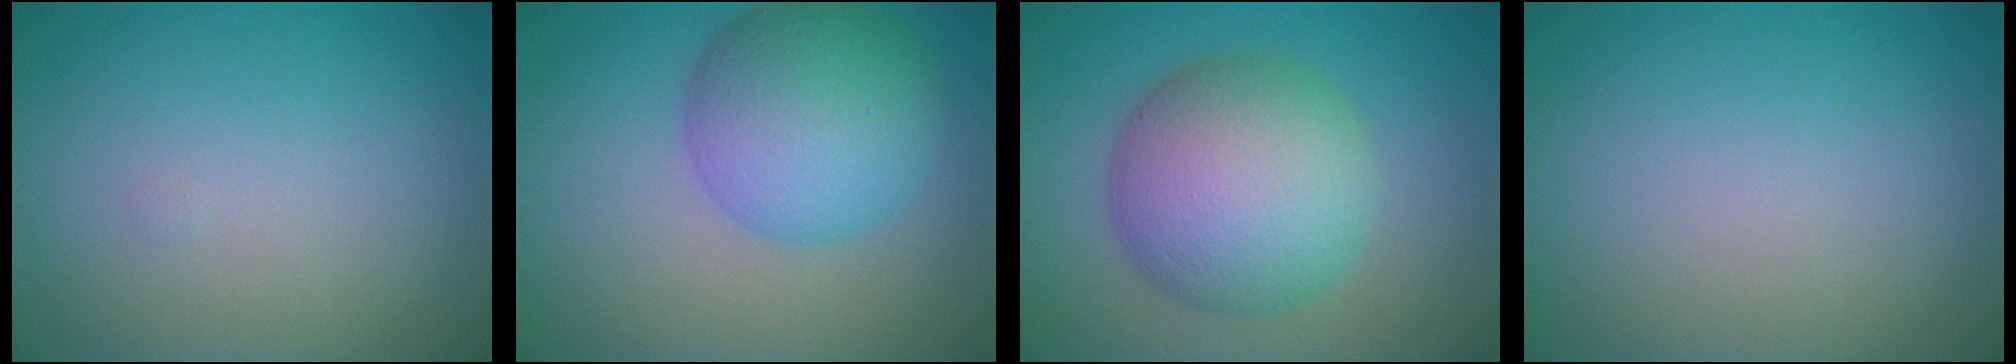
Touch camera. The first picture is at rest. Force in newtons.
{"total": 8.1, "press": 8.1, "slide": 0.2}
{"total": 9.8, "press": 9.8, "slide": 0.3}
{"total": 0.0}